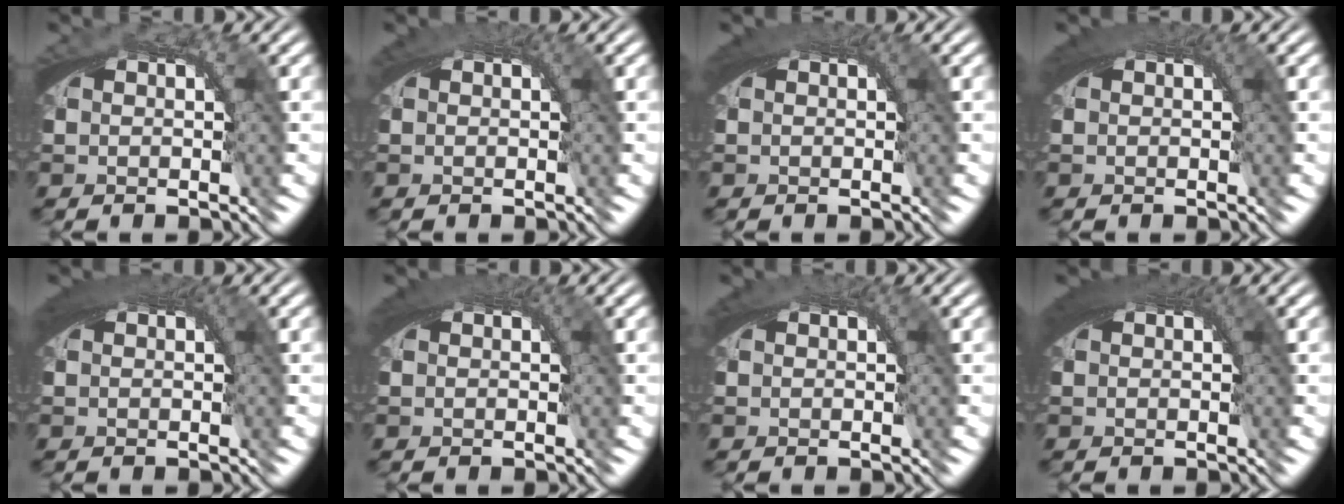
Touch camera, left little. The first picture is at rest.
{"total": 1.2, "force": [0.4, 0.8, 0.8], "torque": [-0.015, -0.004, 0.007]}
{"total": 2.2, "force": [0.6, 1.3, 1.6], "torque": [-0.027, -0.005, 0.010]}
{"total": 2.1, "force": [0.6, 1.3, 1.6], "torque": [-0.027, -0.005, 0.010]}
{"total": 2.9, "force": [0.7, 1.6, 2.3], "torque": [-0.037, -0.006, 0.013]}
{"total": 2.2, "force": [0.6, 1.3, 1.6], "torque": [-0.027, -0.005, 0.010]}
{"total": 1.4, "force": [0.4, 0.9, 1.0], "torque": [-0.017, -0.004, 0.007]}
{"total": 3.4, "force": [0.9, 1.8, 2.7], "torque": [-0.044, -0.007, 0.015]}